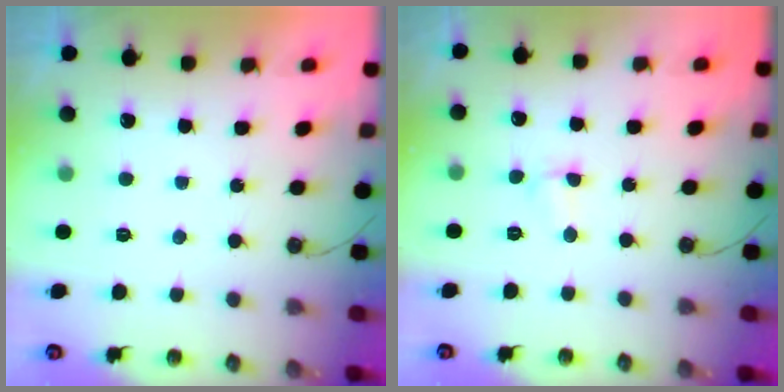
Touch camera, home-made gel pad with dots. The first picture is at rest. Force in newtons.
{"total": 3.2, "press": 3.1, "slide": 0.7}